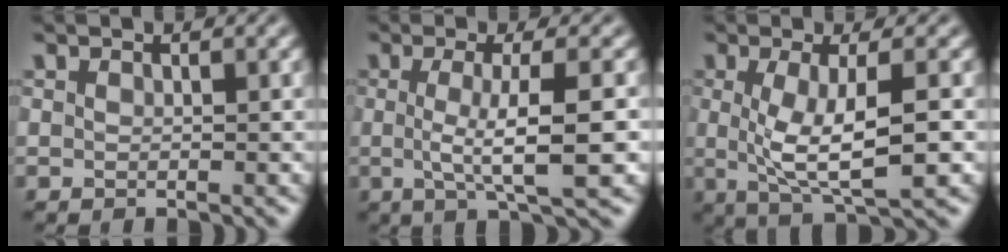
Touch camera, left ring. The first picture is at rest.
{"total": 5.9, "force": [-0.3, 1.3, 5.7], "torque": [-0.092, -0.003, -0.007]}
{"total": 6.4, "force": [-0.2, 1.6, 6.2], "torque": [-0.111, -0.008, -0.001]}